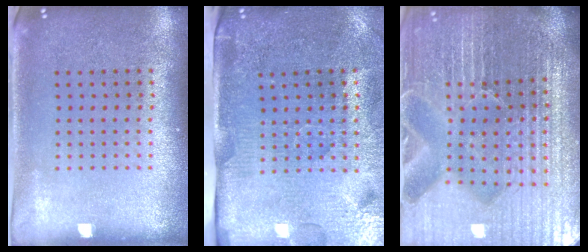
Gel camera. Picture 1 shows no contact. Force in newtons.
{"total": 4.3, "press": 3.7, "slide": 2.2}
{"total": 6.9, "press": 6.1, "slide": 3.3}